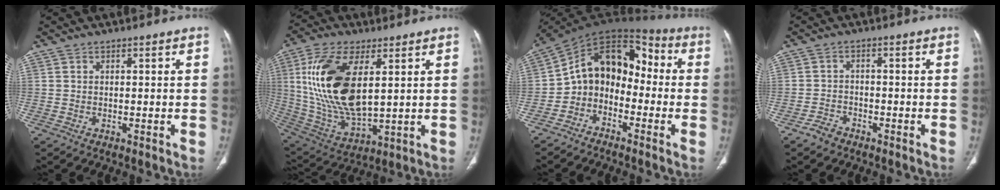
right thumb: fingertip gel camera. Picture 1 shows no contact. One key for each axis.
{"total": 20.6, "fx": 4.7, "fy": 9.8, "fz": 17.5, "tx": -0.354, "ty": -0.023, "tz": 0.097}
{"total": 12.8, "fx": -2.6, "fy": 9.5, "fz": 8.2, "tx": -0.096, "ty": 0.080, "tz": -0.064}
{"total": 2.9, "fx": -2.3, "fy": 1.6, "fz": 0.6, "tx": -0.014, "ty": 0.014, "tz": -0.041}